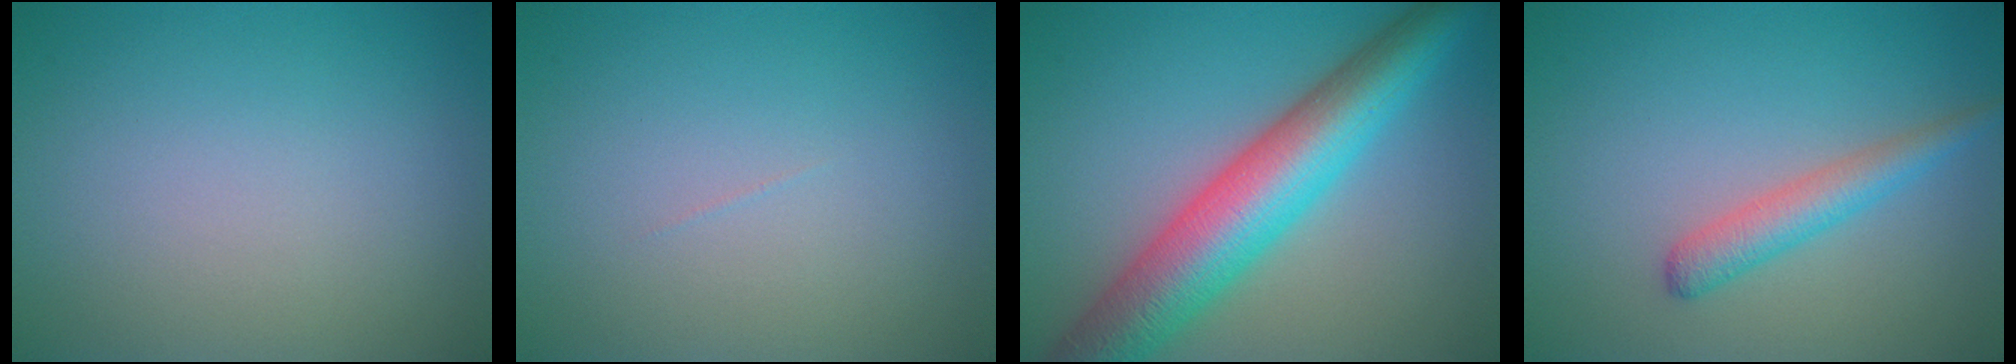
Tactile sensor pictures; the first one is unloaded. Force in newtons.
{"total": 0.0}
{"total": 9.7, "press": 9.7, "slide": 0.2}
{"total": 2.7, "press": 2.7, "slide": 0.0}